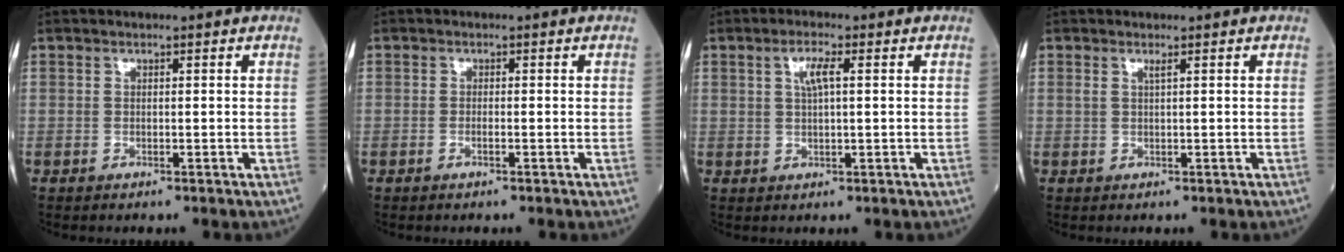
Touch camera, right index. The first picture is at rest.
{"total": 0.7, "force": [-0.4, 0.0, 0.6], "torque": [-0.014, 0.000, -0.006]}
{"total": 3.2, "force": [1.1, 0.7, 3.0], "torque": [-0.058, 0.006, 0.019]}
{"total": 0.8, "force": [0.4, -0.2, 0.7], "torque": [-0.020, 0.000, 0.010]}